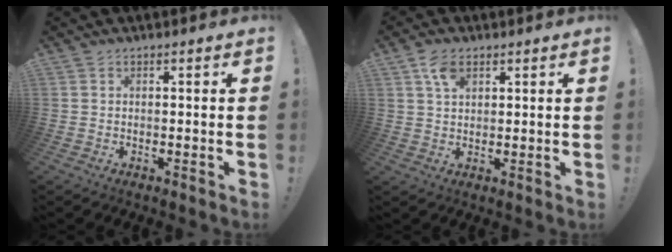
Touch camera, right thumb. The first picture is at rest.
{"total": 5.2, "force": [2.6, 3.1, 3.2], "torque": [-0.052, -0.006, 0.047]}